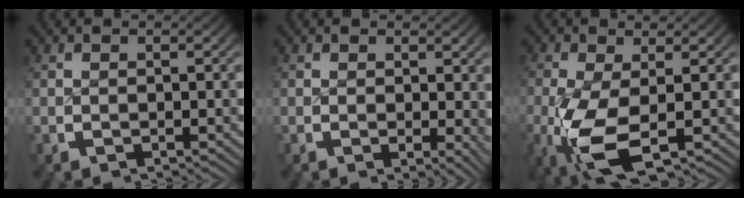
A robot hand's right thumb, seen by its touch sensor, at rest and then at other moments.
{"total": 1.8, "force": [0.3, 0.7, 1.6], "torque": [-0.012, -0.011, 0.004]}
{"total": 8.0, "force": [-2.2, 4.2, 6.4], "torque": [-0.155, -0.040, -0.017]}